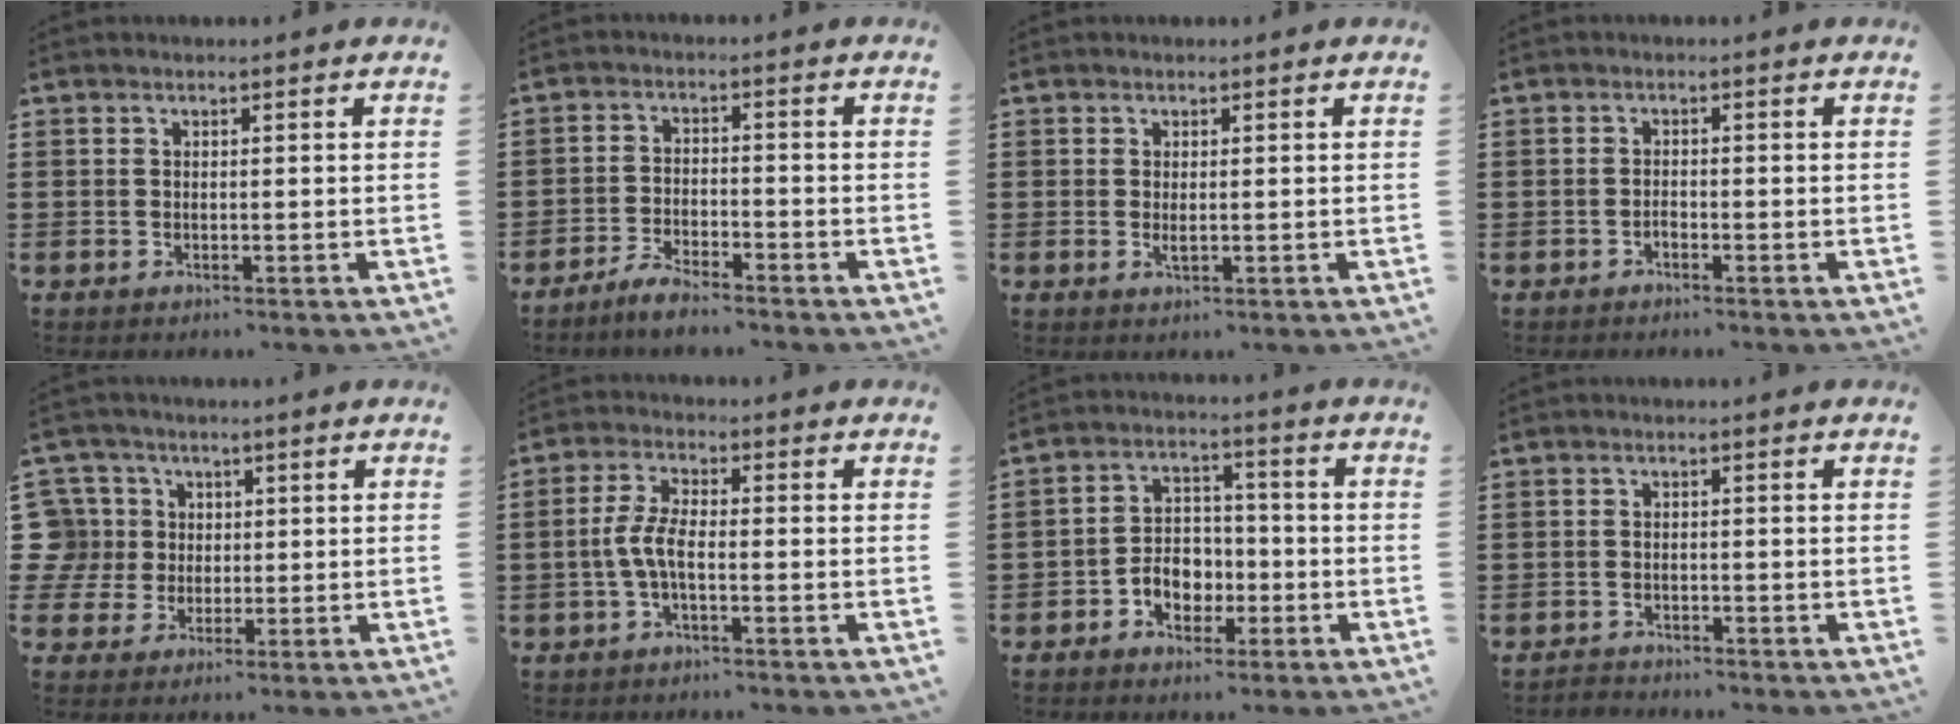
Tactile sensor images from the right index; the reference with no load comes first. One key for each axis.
{"total": 3.6, "fx": -3.4, "fy": 0.3, "fz": 1.1, "tx": -0.029, "ty": 0.005, "tz": -0.070}
{"total": 1.2, "fx": 0.0, "fy": 0.4, "fz": 1.1, "tx": -0.021, "ty": 0.001, "tz": -0.001}
{"total": 1.0, "fx": -0.8, "fy": 0.3, "fz": 0.3, "tx": -0.010, "ty": -0.002, "tz": -0.016}
{"total": 6.8, "fx": 0.7, "fy": 6.6, "fz": 1.5, "tx": -0.082, "ty": 0.012, "tz": 0.009}
{"total": 4.6, "fx": -1.4, "fy": 1.4, "fz": 4.2, "tx": -0.109, "ty": -0.009, "tz": -0.037}
{"total": 5.1, "fx": -2.2, "fy": 4.1, "fz": 2.0, "tx": -0.037, "ty": 0.009, "tz": -0.043}
{"total": 1.4, "fx": -1.4, "fy": 0.0, "fz": -0.1, "tx": -0.003, "ty": 0.001, "tz": -0.031}